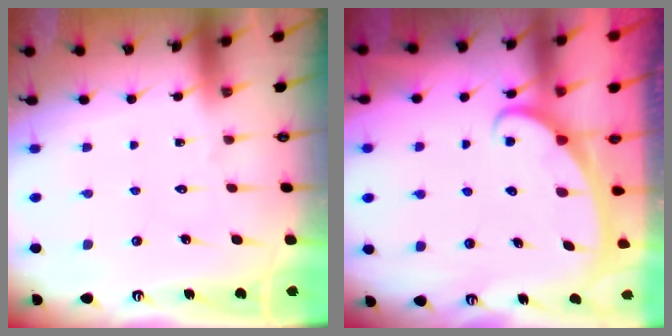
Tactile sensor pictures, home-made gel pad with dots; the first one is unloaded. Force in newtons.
{"total": 2.4, "press": 2.4, "slide": 0.4}